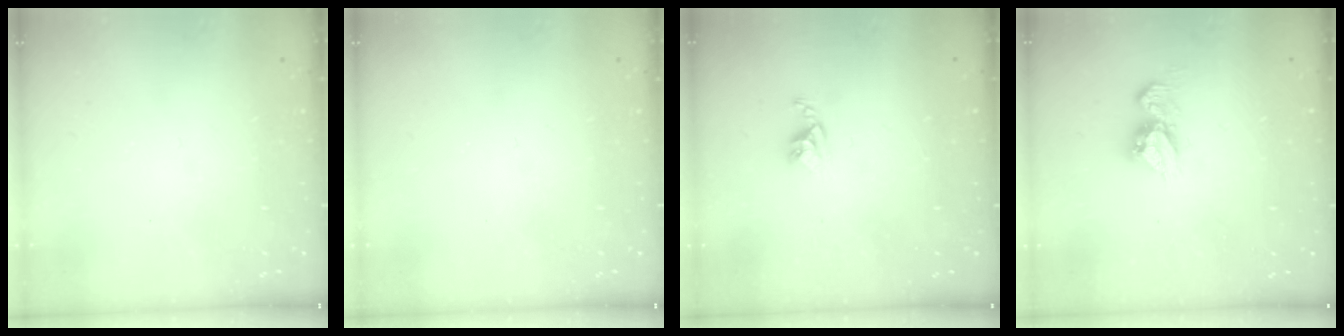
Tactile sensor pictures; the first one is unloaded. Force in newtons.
{"total": 0.0}
{"total": 3.8, "press": 3.8, "slide": 0.1}
{"total": 8.6, "press": 8.5, "slide": 0.7}